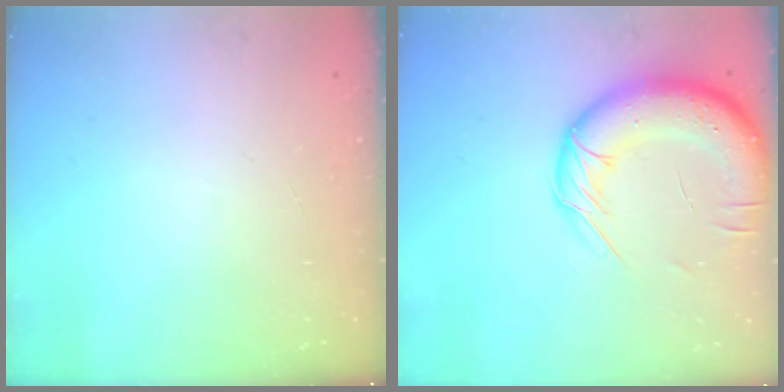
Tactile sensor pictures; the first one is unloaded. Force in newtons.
{"total": 17.4, "press": 16.9, "slide": 3.9}